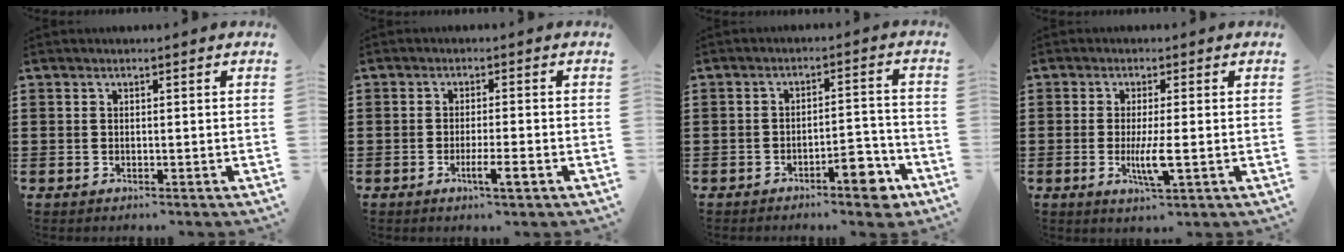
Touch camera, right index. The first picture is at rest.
{"total": 3.7, "force": [-1.8, 0.3, 3.2], "torque": [-0.051, -0.005, -0.030]}
{"total": 6.2, "force": [-4.3, 1.6, 4.2], "torque": [-0.064, 0.011, -0.074]}
{"total": 4.6, "force": [-1.0, 0.4, 4.5], "torque": [-0.083, -0.010, -0.018]}